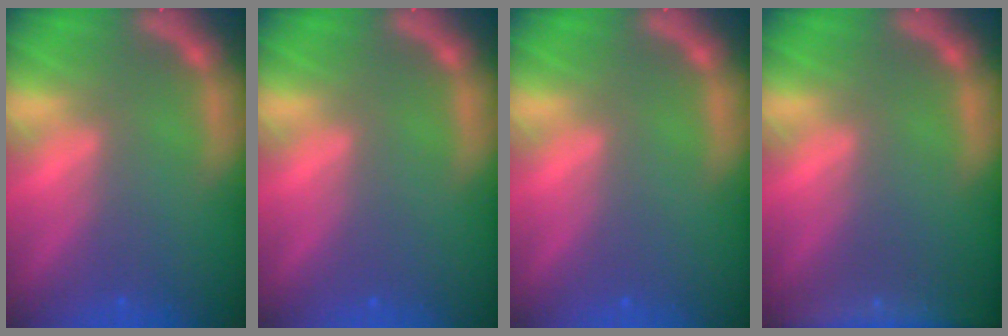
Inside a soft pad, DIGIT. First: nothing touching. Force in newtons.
{"total": 0.0}
{"total": 0.0}
{"total": 8.5}